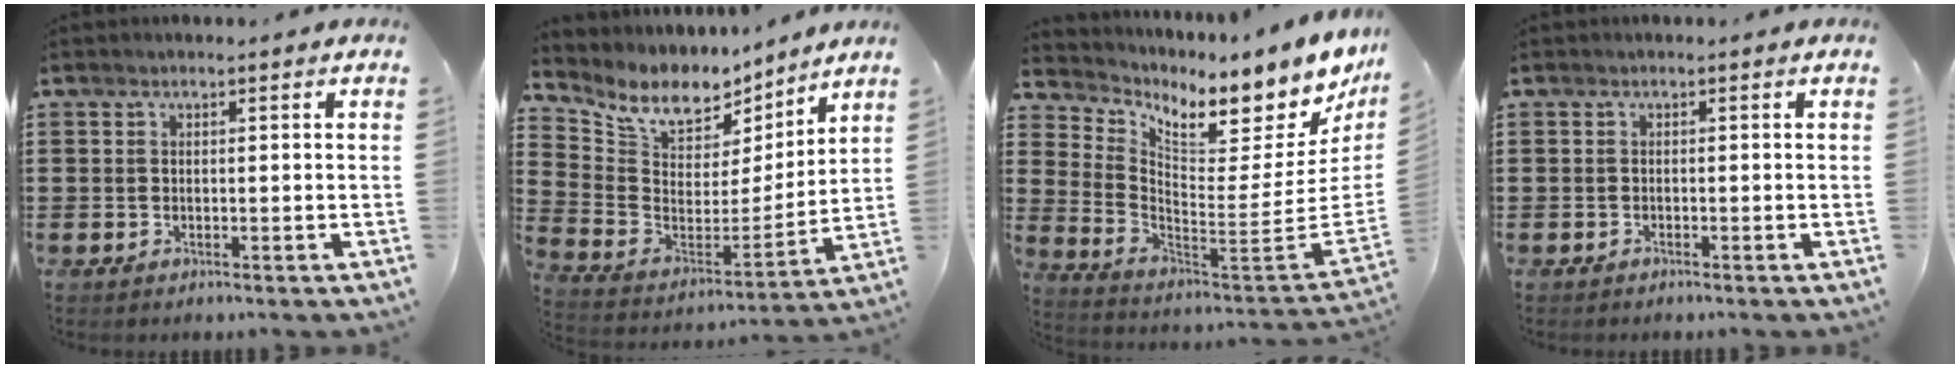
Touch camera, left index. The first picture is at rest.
{"total": 8.9, "force": [7.1, 4.4, 3.0], "torque": [-0.095, -0.043, 0.127]}
{"total": 6.4, "force": [5.1, 1.7, 3.5], "torque": [-0.075, -0.069, 0.078]}
{"total": 0.5, "force": [-0.5, 0.0, 0.0], "torque": [-0.003, -0.002, -0.012]}